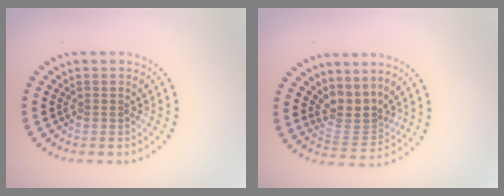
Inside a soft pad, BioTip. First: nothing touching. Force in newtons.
{"total": 2.9, "press": 2.1, "slide": 2.0}